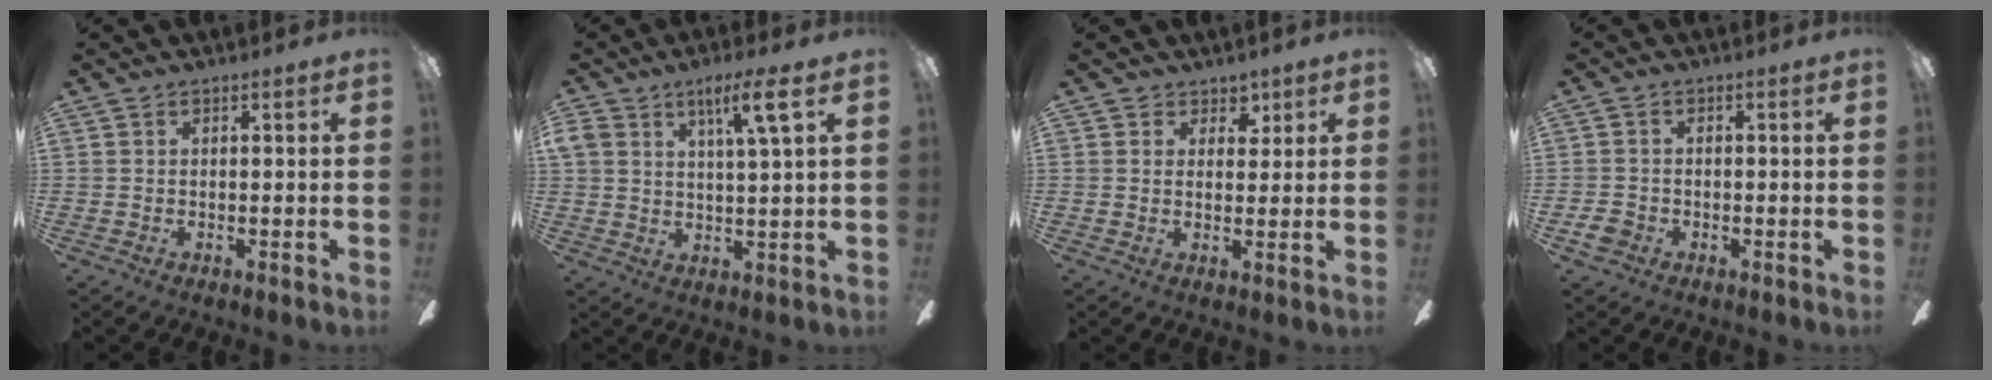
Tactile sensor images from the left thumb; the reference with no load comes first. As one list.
[{"total": 7.9, "force": [4.5, 2.1, 6.1], "torque": [-0.111, -0.012, 0.074]}, {"total": 3.7, "force": [2.3, 2.9, 0.5], "torque": [0.003, -0.009, 0.037]}, {"total": 3.3, "force": [-1.7, 2.5, 1.3], "torque": [-0.032, 0.006, -0.034]}]